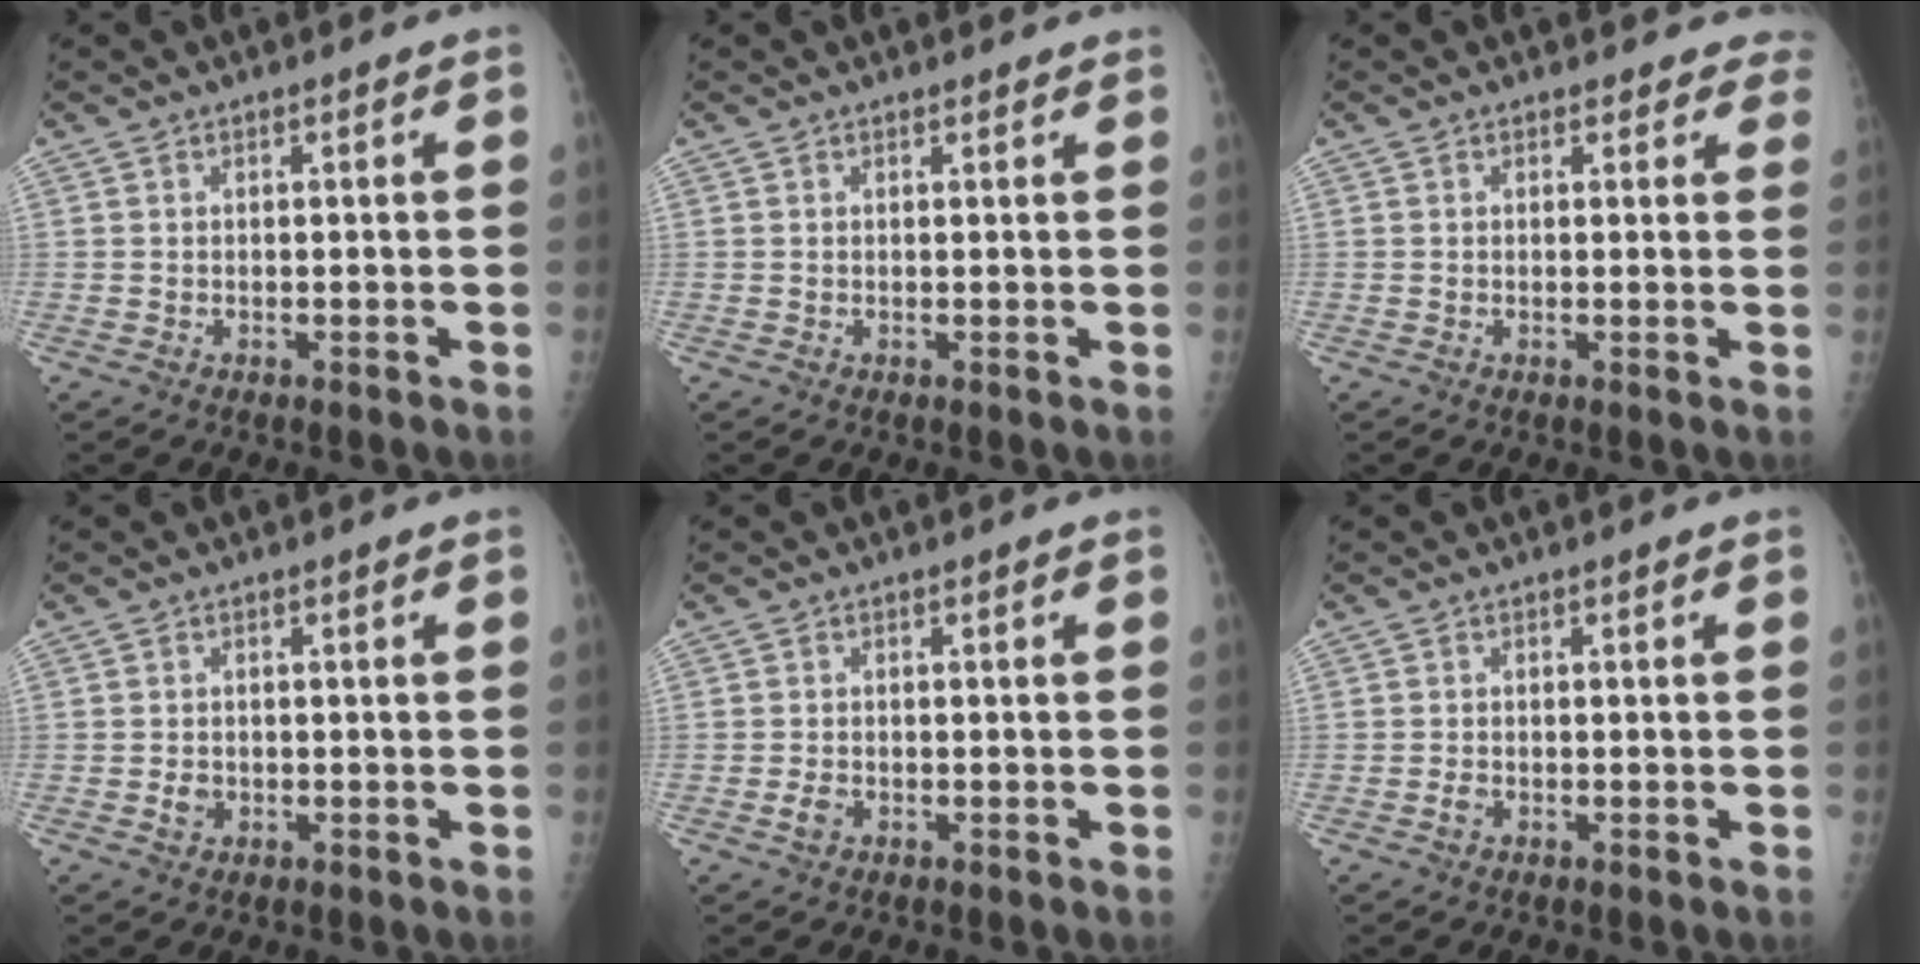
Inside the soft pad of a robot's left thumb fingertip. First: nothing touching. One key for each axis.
{"total": 0.8, "fx": 0.7, "fy": 0.3, "fz": 0.2, "tx": -0.002, "ty": -0.004, "tz": 0.009}
{"total": 4.1, "fx": 3.5, "fy": 2.0, "fz": -0.3, "tx": 0.041, "ty": -0.015, "tz": 0.013}
{"total": 1.9, "fx": -0.6, "fy": 1.5, "fz": 0.9, "tx": -0.005, "ty": 0.003, "tz": -0.009}
{"total": 1.8, "fx": -0.9, "fy": 1.2, "fz": 1.0, "tx": -0.017, "ty": 0.002, "tz": -0.017}
{"total": 1.1, "fx": -0.7, "fy": 0.7, "fz": 0.6, "tx": -0.009, "ty": 0.001, "tz": -0.013}